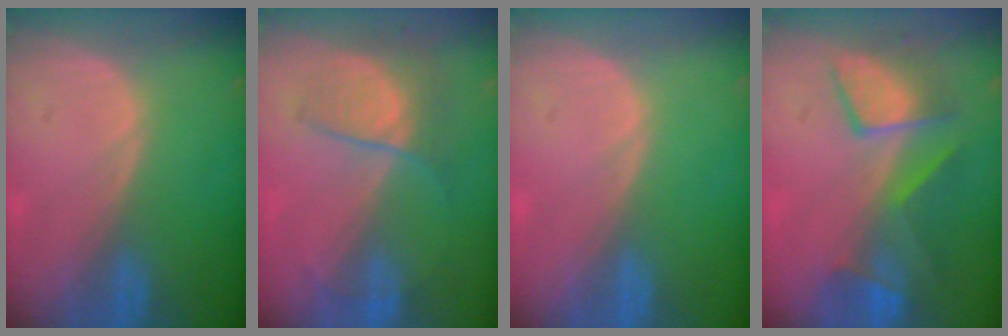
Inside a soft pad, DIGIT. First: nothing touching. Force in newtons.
{"total": 6.9, "press": 5.9, "slide": 3.5}
{"total": 0.0}
{"total": 7.6, "press": 7.5, "slide": 1.2}